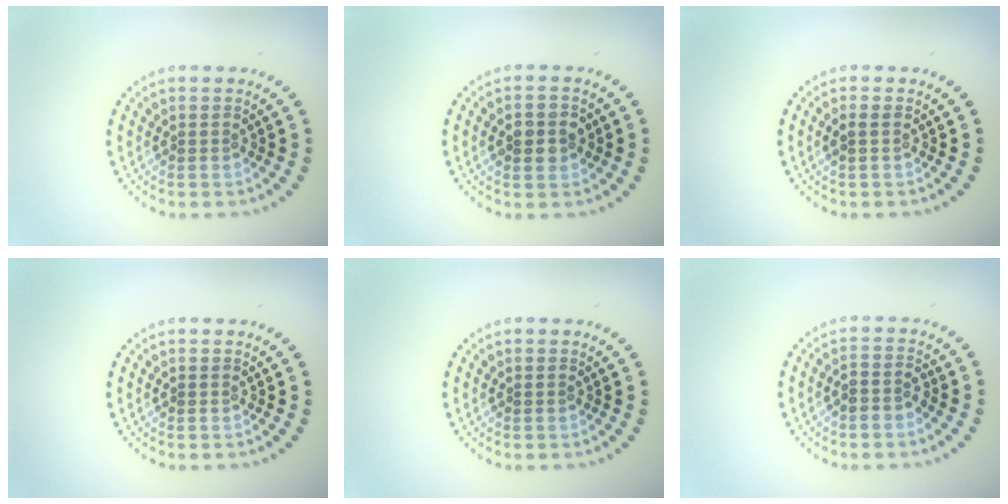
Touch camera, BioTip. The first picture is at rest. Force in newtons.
{"total": 2.8, "press": 2.8, "slide": 0.1}
{"total": 0.7, "press": 0.7, "slide": 0.0}
{"total": 0.0}
{"total": 0.0}
{"total": 1.9, "press": 1.7, "slide": 1.0}